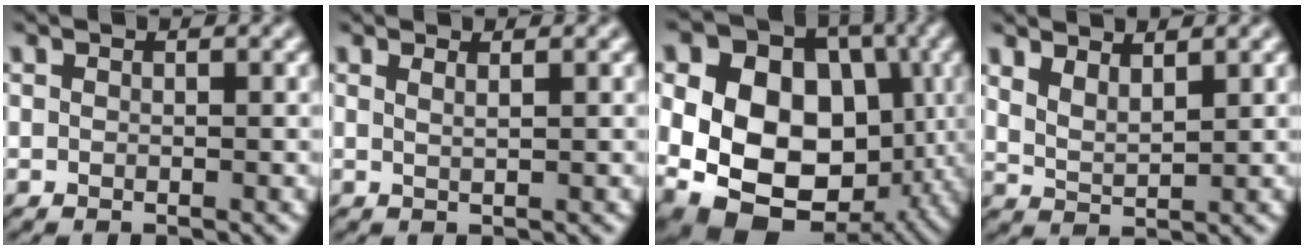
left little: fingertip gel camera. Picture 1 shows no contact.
{"total": 0.7, "force": [0.4, -0.3, 0.4], "torque": [-0.012, 0.001, 0.007]}
{"total": 16.8, "force": [-1.0, 12.6, 11.0], "torque": [-0.165, 0.010, -0.022]}
{"total": 2.4, "force": [1.6, 0.8, 1.6], "torque": [-0.037, -0.003, 0.033]}